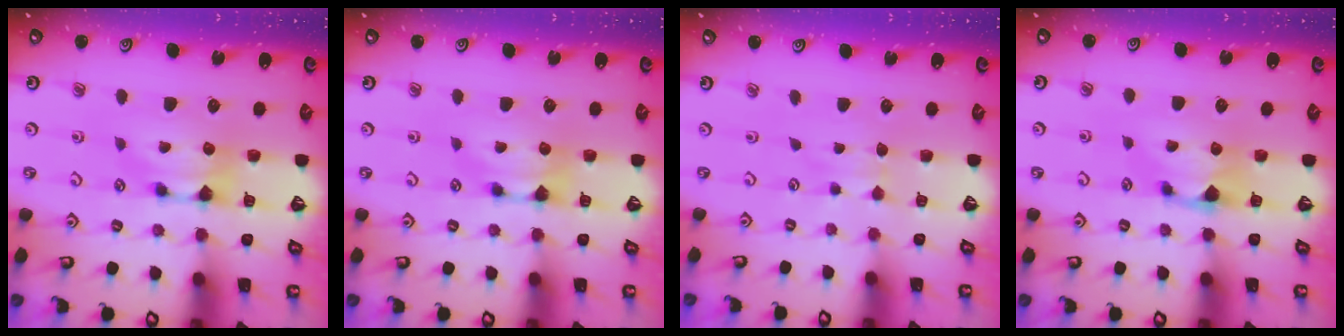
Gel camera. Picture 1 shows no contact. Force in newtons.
{"total": 0.0}
{"total": 2.8, "press": 2.8, "slide": 0.3}
{"total": 1.3, "press": 0.7, "slide": 1.0}